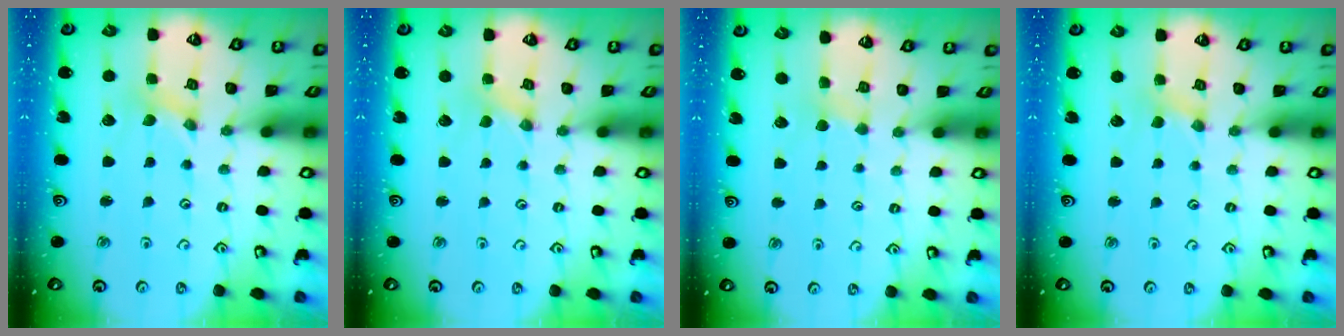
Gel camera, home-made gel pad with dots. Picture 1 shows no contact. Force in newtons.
{"total": 0.0}
{"total": 2.0, "press": 2.0, "slide": 0.3}
{"total": 1.6, "press": 1.5, "slide": 0.3}